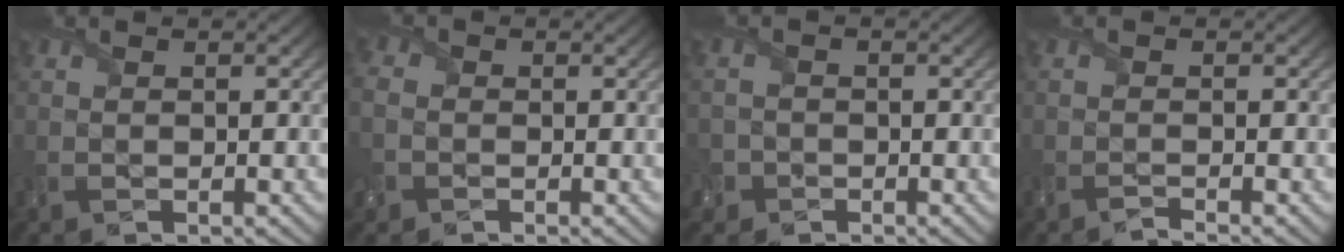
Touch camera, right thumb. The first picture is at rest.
{"total": 4.0, "force": [-1.2, 3.4, 1.7], "torque": [-0.063, -0.002, -0.031]}
{"total": 2.6, "force": [-1.6, 2.0, 0.2], "torque": [-0.006, 0.000, -0.036]}
{"total": 1.0, "force": [-0.9, -0.2, 0.4], "torque": [-0.008, 0.002, -0.021]}